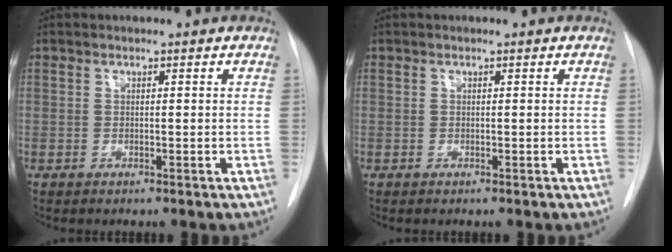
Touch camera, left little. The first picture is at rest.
{"total": 0.0}